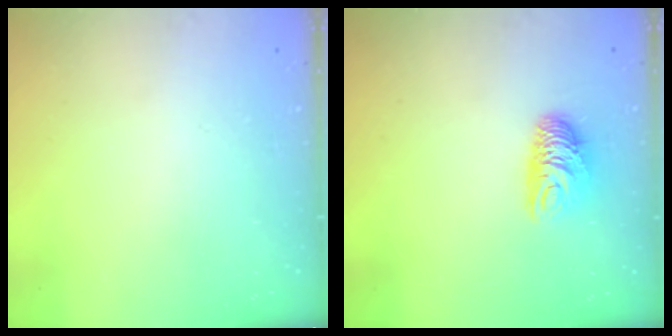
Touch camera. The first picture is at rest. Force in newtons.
{"total": 8.6, "press": 8.6, "slide": 0.1}